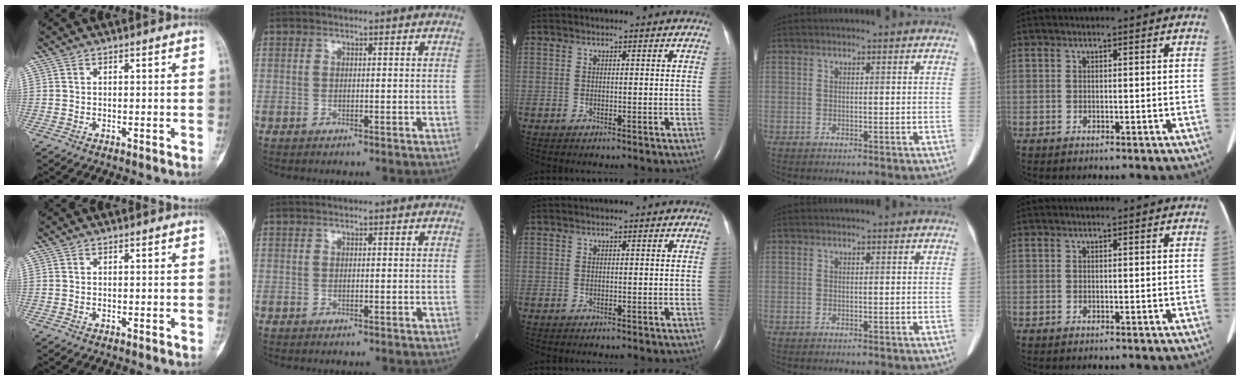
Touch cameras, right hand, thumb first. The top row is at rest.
{}